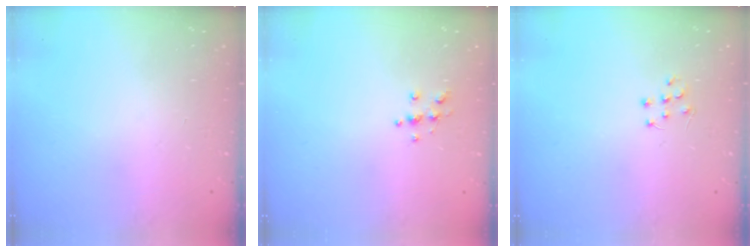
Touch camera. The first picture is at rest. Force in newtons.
{"total": 4.2, "press": 4.2, "slide": 0.3}
{"total": 6.1, "press": 6.1, "slide": 0.4}